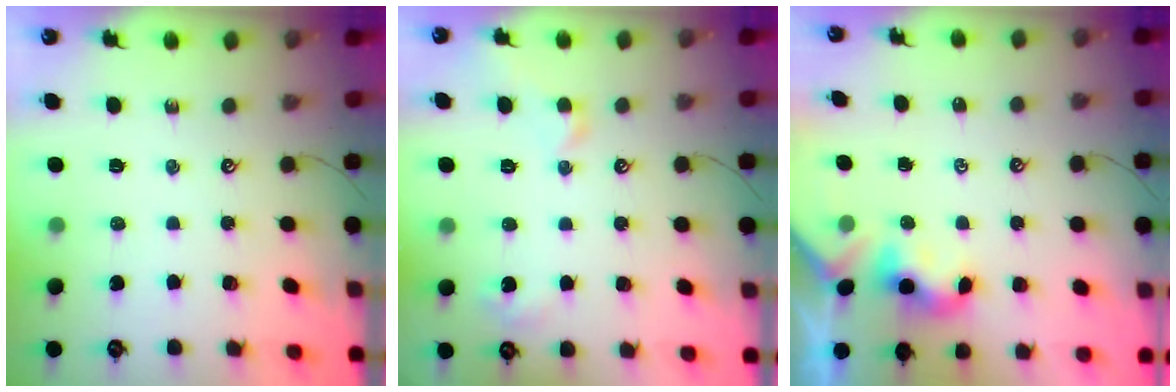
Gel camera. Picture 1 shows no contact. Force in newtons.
{"total": 2.9, "press": 2.8, "slide": 0.6}
{"total": 2.3, "press": 2.3, "slide": 0.3}